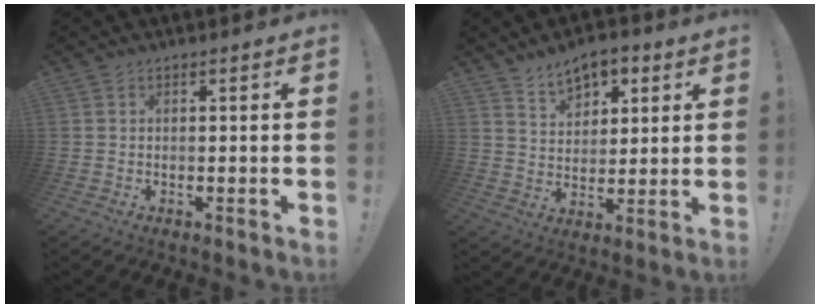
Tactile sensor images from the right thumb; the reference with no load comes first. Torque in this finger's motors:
{"motor_torque": [0.01, 0.05, 0.23, 0.20, 0.01]}